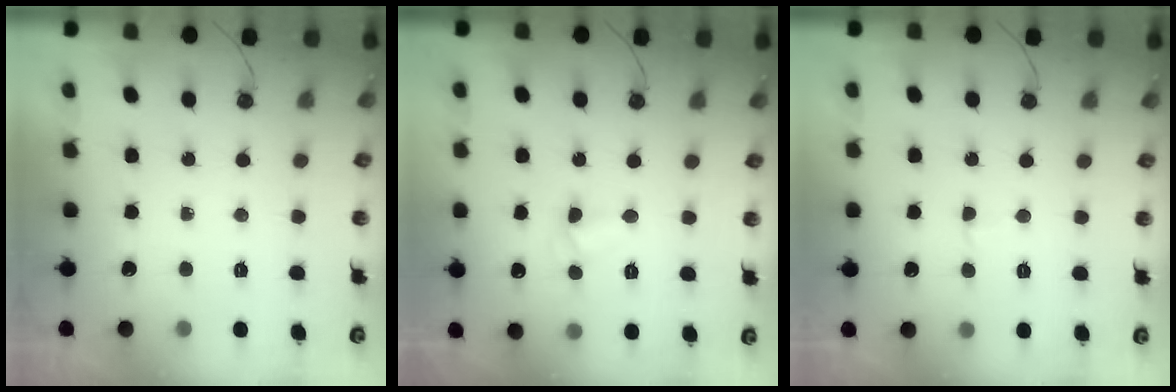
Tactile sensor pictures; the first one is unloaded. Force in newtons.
{"total": 4.7, "press": 4.6, "slide": 0.5}
{"total": 4.0, "press": 2.3, "slide": 3.3}